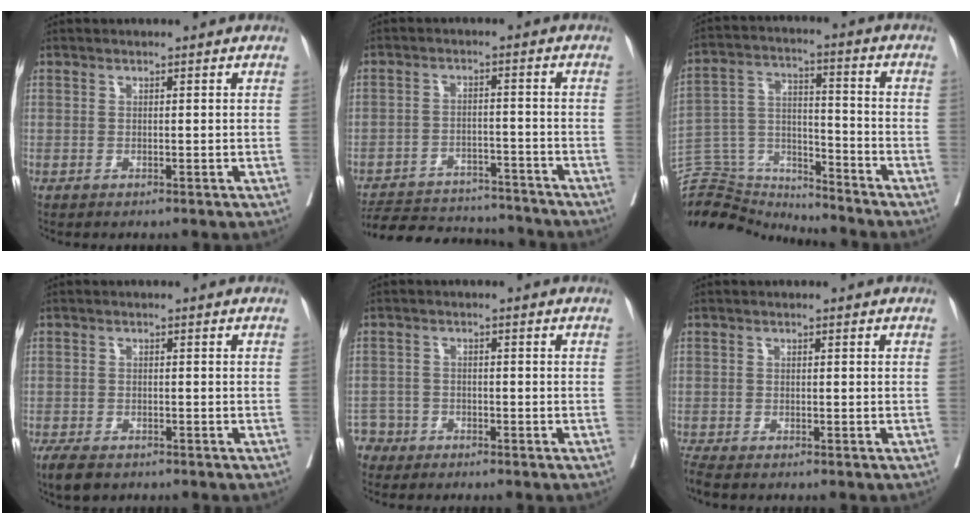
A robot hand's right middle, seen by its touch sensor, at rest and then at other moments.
{"total": 14.4, "force": [-13.6, 3.7, 3.2], "torque": [-0.055, 0.009, -0.190]}
{"total": 13.5, "force": [-13.1, 3.3, 0.9], "torque": [-0.027, 0.058, -0.227]}
{"total": 4.3, "force": [-3.2, 1.8, 2.2], "torque": [-0.037, -0.007, -0.048]}
{"total": 3.1, "force": [-2.4, 1.8, -0.8], "torque": [0.016, 0.007, -0.051]}
{"total": 2.1, "force": [-2.0, 0.3, 0.8], "torque": [-0.019, -0.008, -0.038]}